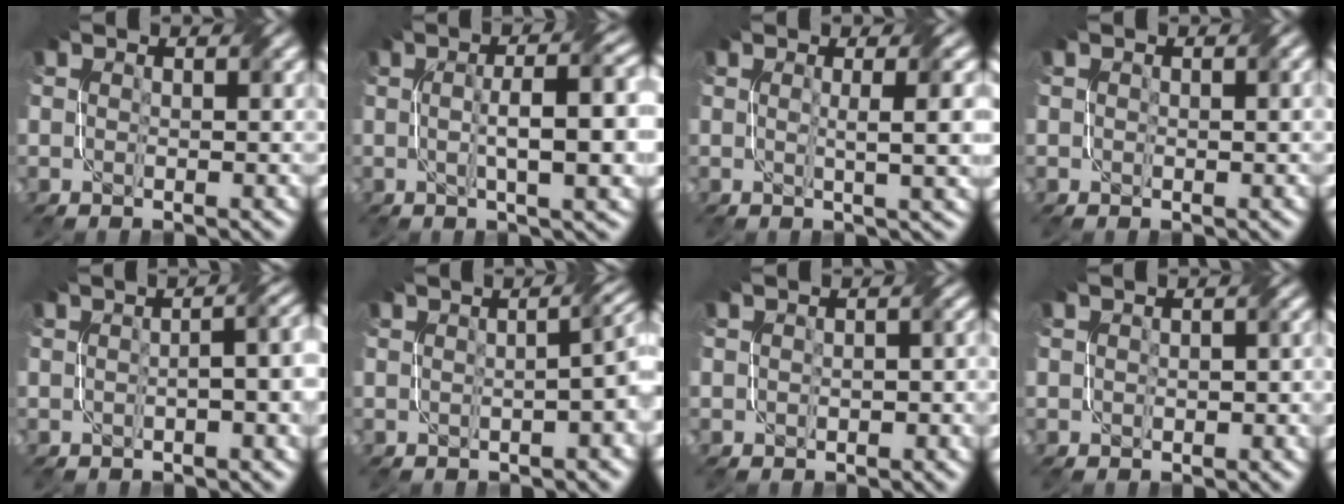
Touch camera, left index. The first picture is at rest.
{"total": 8.1, "force": [0.4, 2.0, 7.8], "torque": [-0.106, 0.012, 0.004]}
{"total": 3.9, "force": [0.5, 0.9, 3.8], "torque": [-0.044, 0.005, 0.006]}
{"total": 0.9, "force": [0.3, 0.5, 0.6], "torque": [-0.007, 0.002, 0.005]}
{"total": 4.6, "force": [-0.5, 1.7, 4.2], "torque": [-0.033, 0.017, -0.008]}
{"total": 5.4, "force": [-0.4, 2.2, 4.9], "torque": [-0.029, 0.010, -0.004]}
{"total": 2.0, "force": [-0.2, 1.3, 1.5], "torque": [-0.014, -0.002, 0.000]}
{"total": 1.6, "force": [-0.1, 1.1, 1.2], "torque": [-0.013, -0.002, 0.000]}